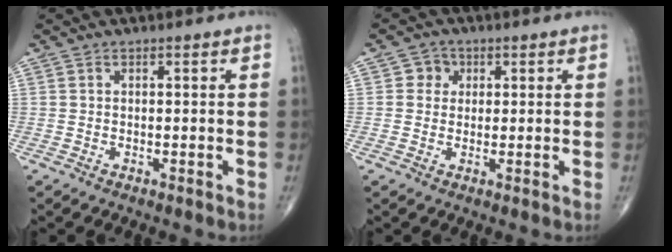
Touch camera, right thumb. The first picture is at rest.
{"total": 3.1, "force": [0.8, 2.9, 0.8], "torque": [0.009, 0.003, 0.004]}